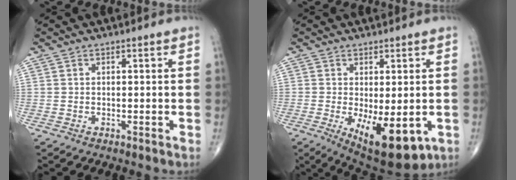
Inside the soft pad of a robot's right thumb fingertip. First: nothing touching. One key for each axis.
{"total": 11.7, "fx": -3.2, "fy": 4.8, "fz": 10.2, "tx": -0.139, "ty": -0.021, "tz": -0.030}